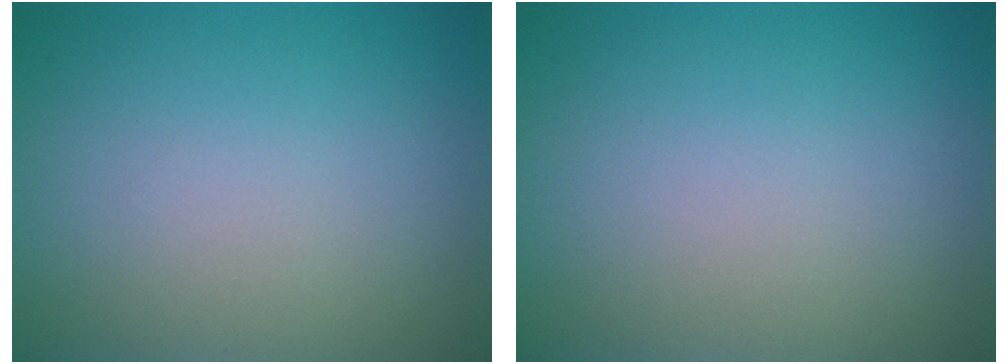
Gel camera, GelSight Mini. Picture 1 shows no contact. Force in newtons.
{"total": 0.0}